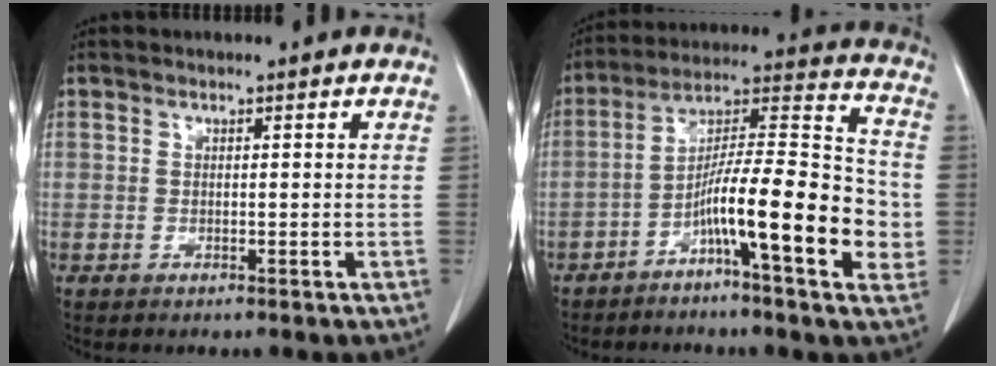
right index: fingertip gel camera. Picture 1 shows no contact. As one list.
[{"total": 16.4, "force": [-5.0, 2.0, 15.5], "torque": [-0.248, 0.015, -0.084]}]